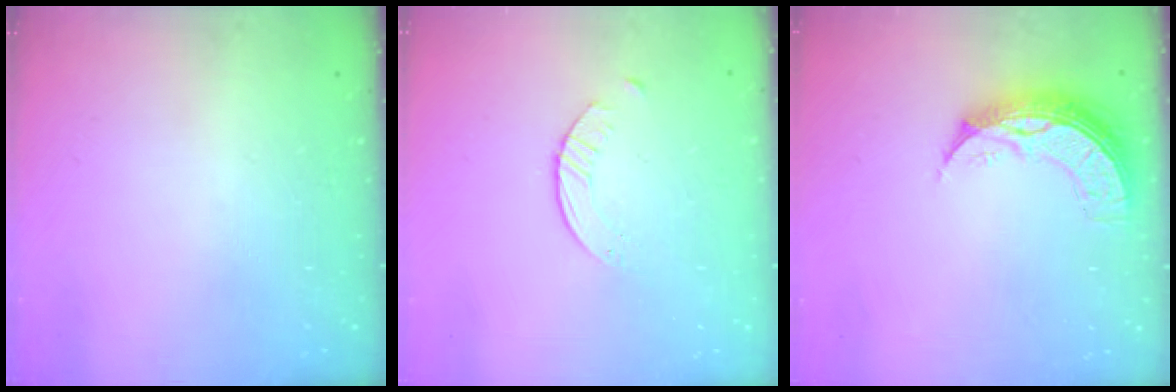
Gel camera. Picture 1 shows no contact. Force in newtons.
{"total": 1.6, "press": 1.6, "slide": 0.3}
{"total": 9.2, "press": 9.2, "slide": 0.7}